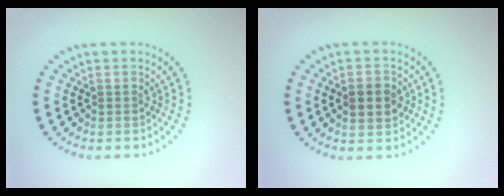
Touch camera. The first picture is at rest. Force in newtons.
{"total": 2.7, "press": 2.7, "slide": 0.2}